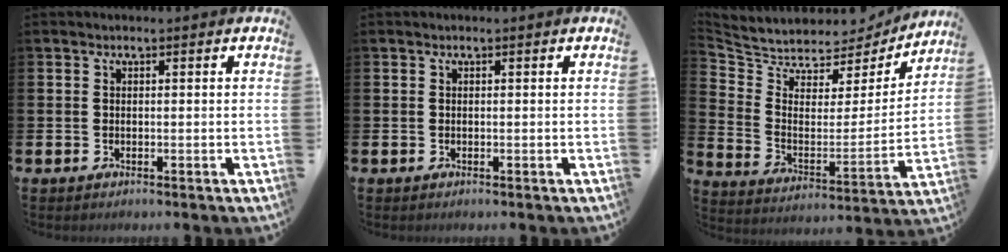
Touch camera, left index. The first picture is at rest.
{"total": 0.0}
{"total": 6.4, "force": [6.0, 2.4, 0.0], "torque": [-0.044, -0.056, 0.101]}